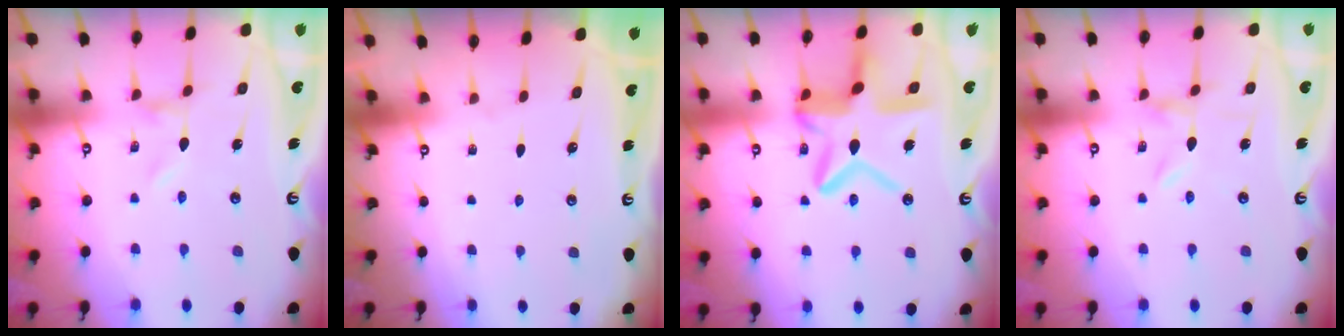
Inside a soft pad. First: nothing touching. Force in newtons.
{"total": 0.0}
{"total": 17.0, "press": 16.9, "slide": 1.3}
{"total": 0.0}